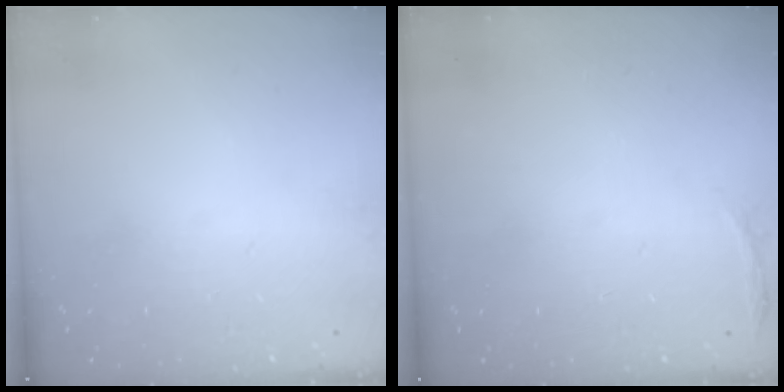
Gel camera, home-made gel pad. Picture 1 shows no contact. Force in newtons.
{"total": 3.0, "press": 1.9, "slide": 2.3}